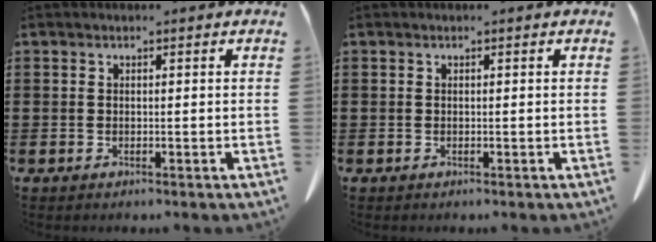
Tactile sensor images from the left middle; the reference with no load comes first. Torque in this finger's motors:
{"motor_torque": [0.04, -0.04, 0.00, 0.00]}